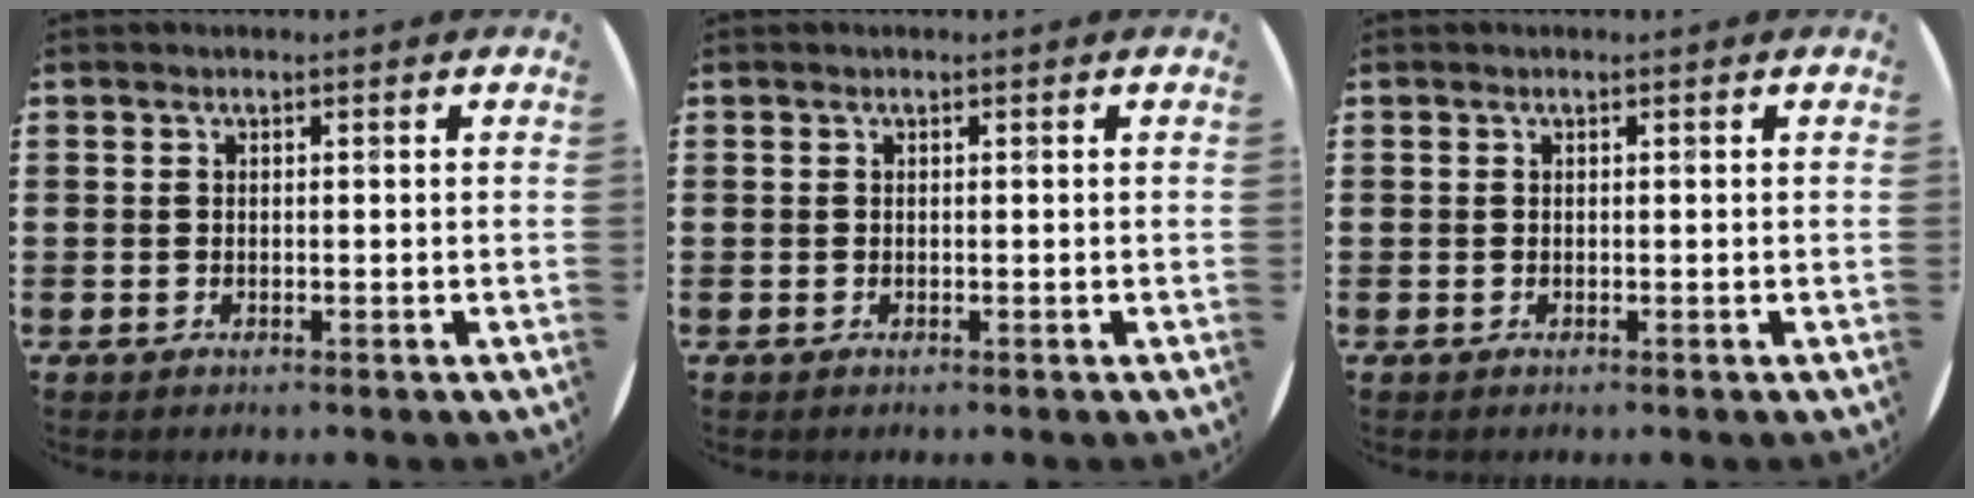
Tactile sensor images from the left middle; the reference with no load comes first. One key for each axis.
{"total": 0.0}
{"total": 0.0}